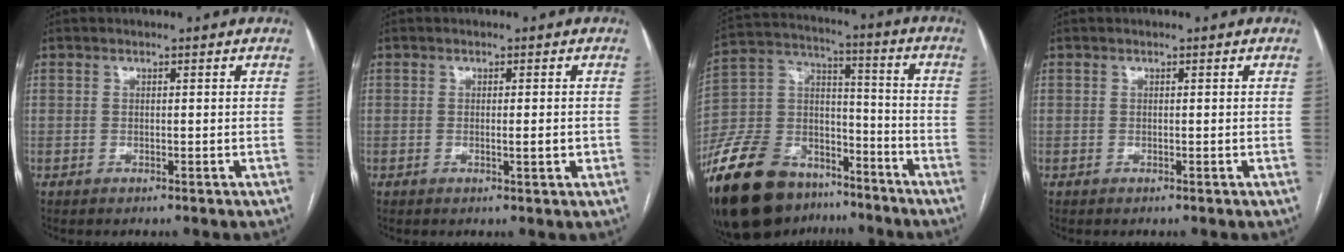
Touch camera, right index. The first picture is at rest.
{"total": 2.0, "force": [-0.3, 0.2, 1.9], "torque": [-0.033, -0.003, -0.003]}
{"total": 23.9, "force": [-16.9, 12.7, 11.2], "torque": [-0.287, 0.017, -0.298]}
{"total": 0.0}